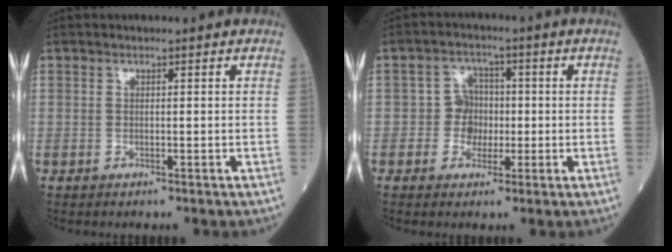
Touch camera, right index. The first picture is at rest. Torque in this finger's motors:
{"motor_torque": [-0.03, -0.03, 0.00, 0.00]}